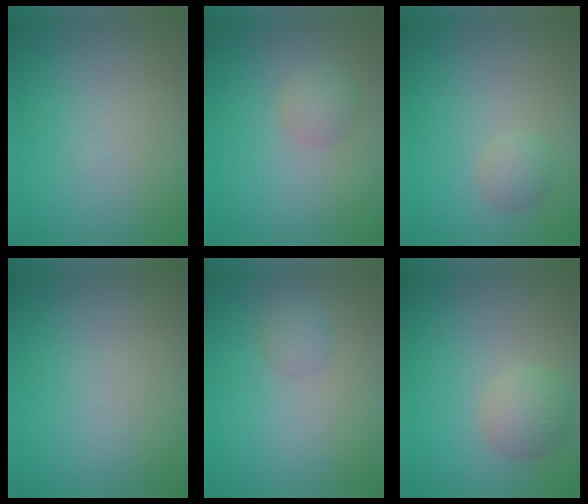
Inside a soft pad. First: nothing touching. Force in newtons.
{"total": 1.8, "press": 1.8, "slide": 0.0}
{"total": 1.6, "press": 1.6, "slide": 0.1}
{"total": 0.0}
{"total": 1.3, "press": 1.3, "slide": 0.0}
{"total": 3.0, "press": 3.0, "slide": 0.1}